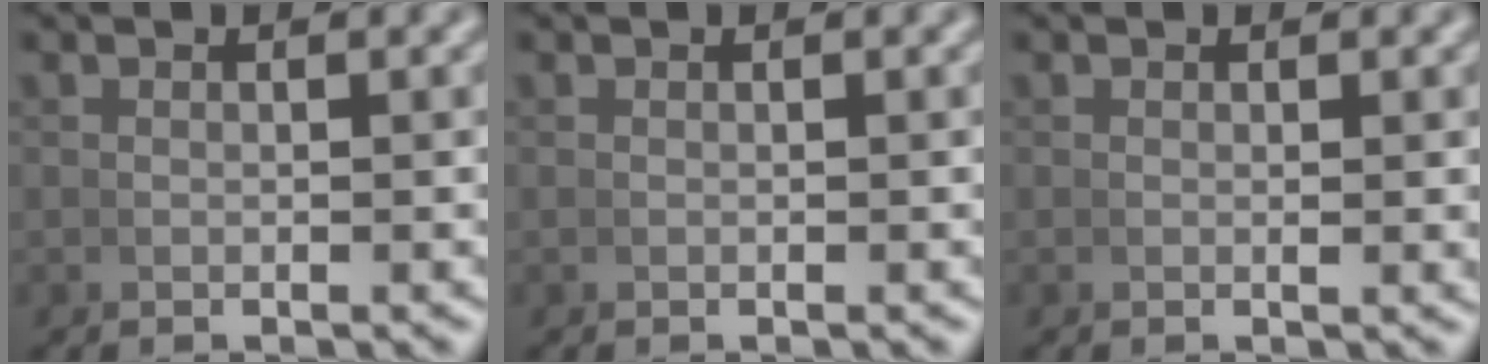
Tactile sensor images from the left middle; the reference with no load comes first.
{"total": 0.0}
{"total": 0.5, "force": [0.3, 0.1, 0.4], "torque": [-0.009, -0.001, 0.005]}